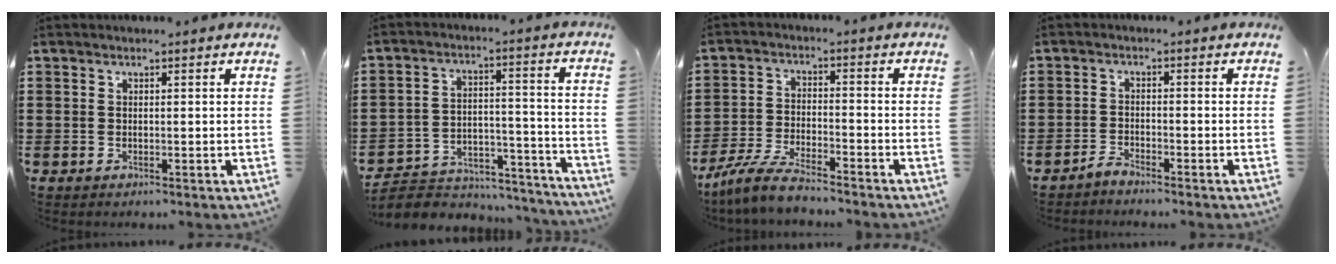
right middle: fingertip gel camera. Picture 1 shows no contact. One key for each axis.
{"total": 5.6, "fx": -5.4, "fy": 1.4, "fz": 1.0, "tx": -0.021, "ty": 0.009, "tz": -0.109}
{"total": 5.9, "fx": -5.3, "fy": 0.5, "fz": 2.4, "tx": -0.060, "ty": -0.006, "tz": -0.105}
{"total": 1.9, "fx": -1.9, "fy": 0.0, "fz": 0.4, "tx": -0.019, "ty": -0.001, "tz": -0.039}